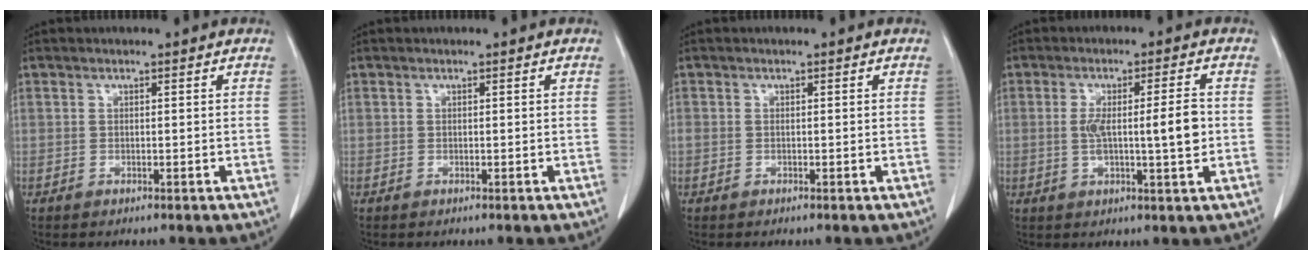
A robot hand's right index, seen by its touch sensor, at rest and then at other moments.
{"total": 0.0}
{"total": 1.1, "force": [-0.1, 0.8, 0.8], "torque": [-0.027, 0.008, 0.004]}
{"total": 7.4, "force": [0.0, 0.9, 7.3], "torque": [-0.121, 0.006, 0.004]}